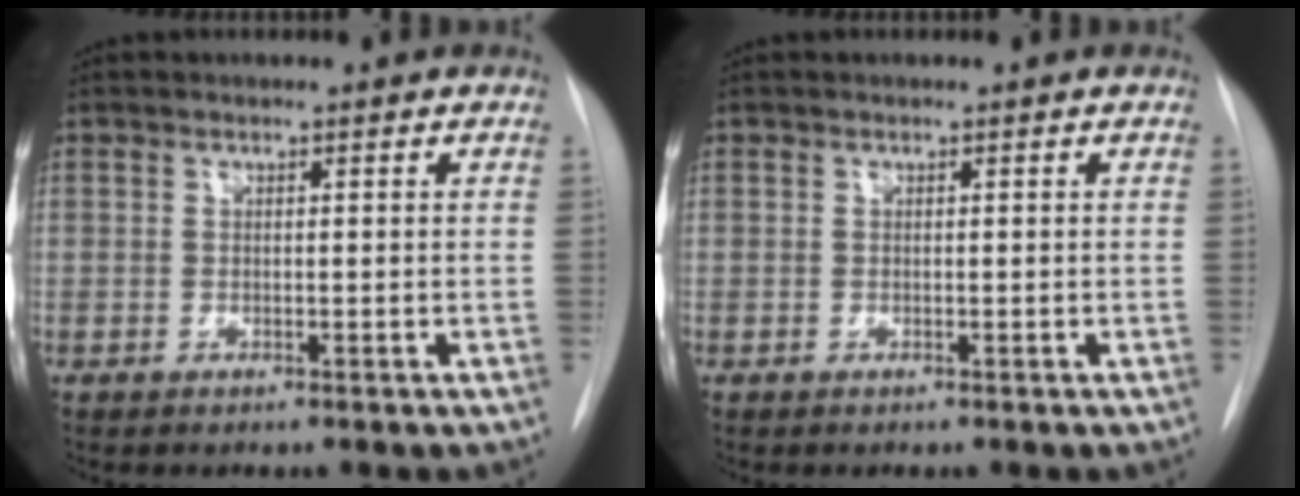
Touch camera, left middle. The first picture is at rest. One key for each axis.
{"total": 0.0}